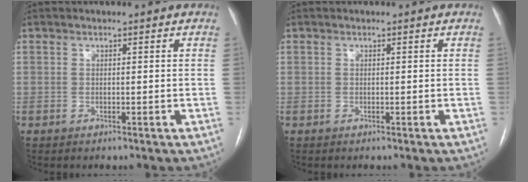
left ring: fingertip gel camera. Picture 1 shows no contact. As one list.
[{"total": 0.0}]